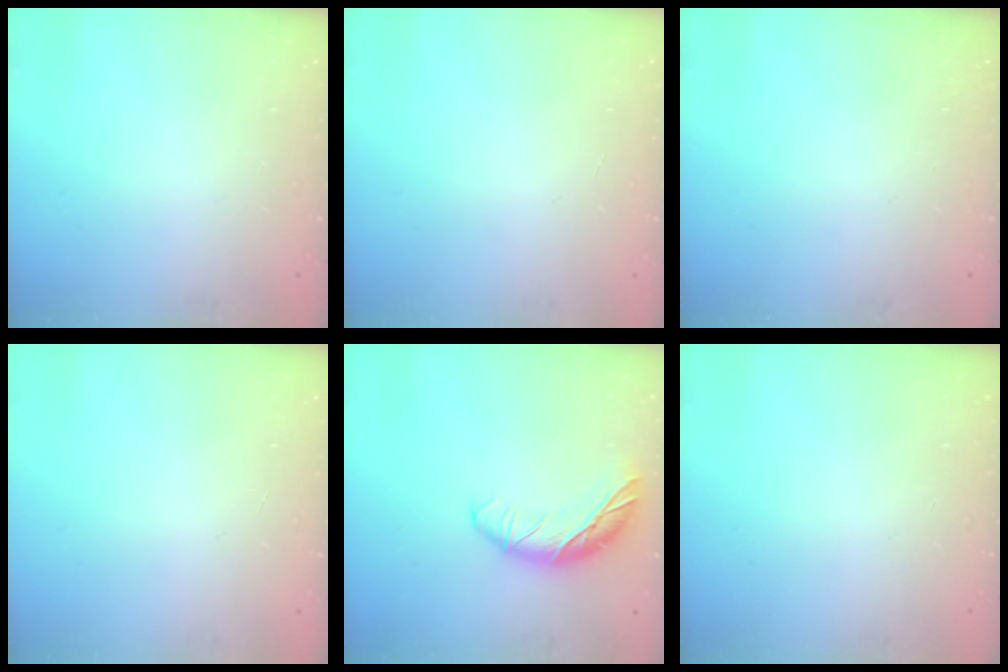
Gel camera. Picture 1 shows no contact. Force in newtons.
{"total": 0.0}
{"total": 0.0}
{"total": 0.0}
{"total": 14.5, "press": 14.5, "slide": 0.6}
{"total": 0.0}